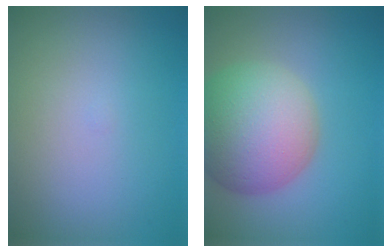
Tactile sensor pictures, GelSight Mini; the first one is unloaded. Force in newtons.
{"total": 9.7, "press": 9.7, "slide": 0.6}